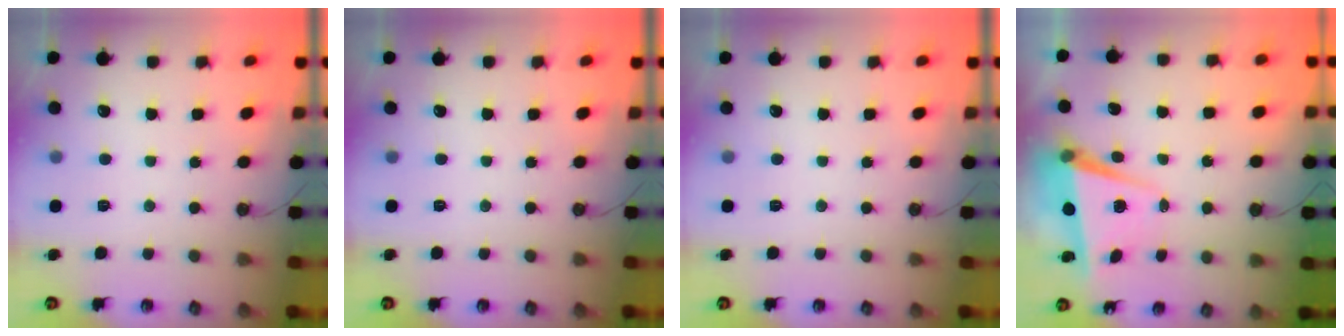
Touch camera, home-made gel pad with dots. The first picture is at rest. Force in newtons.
{"total": 0.0}
{"total": 0.0}
{"total": 5.2, "press": 5.0, "slide": 1.1}